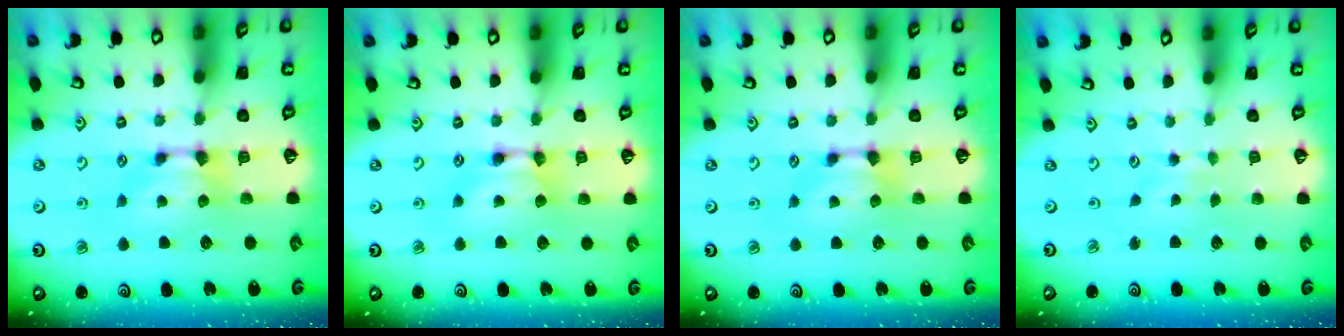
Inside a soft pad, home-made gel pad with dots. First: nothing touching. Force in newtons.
{"total": 1.7, "press": 1.7, "slide": 0.1}
{"total": 0.6, "press": 0.2, "slide": 0.6}
{"total": 3.7, "press": 3.7, "slide": 0.2}